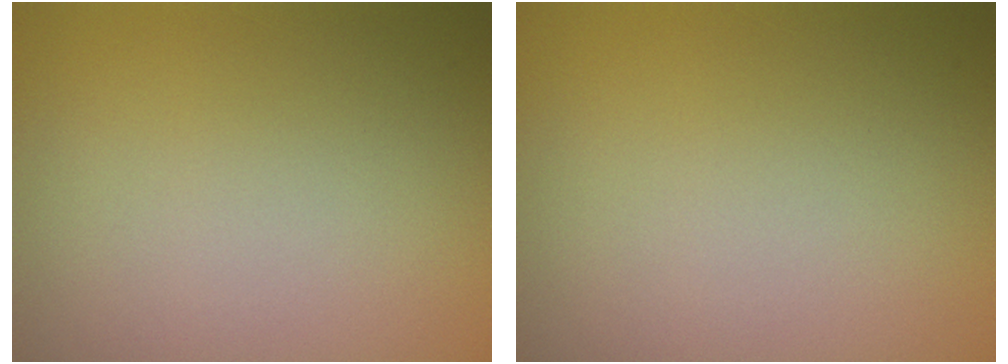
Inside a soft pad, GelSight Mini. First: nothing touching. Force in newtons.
{"total": 0.0}